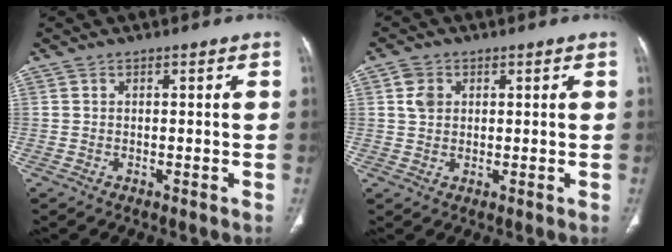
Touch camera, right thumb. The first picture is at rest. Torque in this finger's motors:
{"motor_torque": [-0.52, 0.67, 0.15, 0.72, -0.01]}